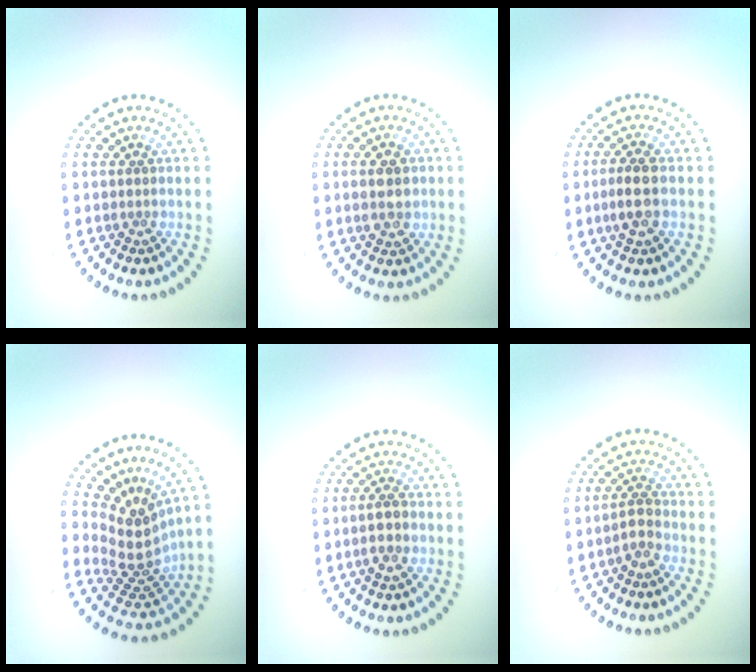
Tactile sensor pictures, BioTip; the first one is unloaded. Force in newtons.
{"total": 3.4, "press": 3.4, "slide": 0.4}
{"total": 2.7, "press": 2.6, "slide": 0.8}
{"total": 4.2, "press": 2.9, "slide": 3.0}
{"total": 2.0, "press": 2.0, "slide": 0.6}
{"total": 1.7, "press": 1.5, "slide": 0.8}